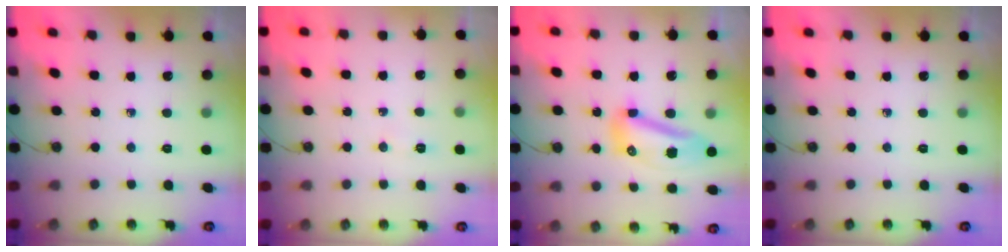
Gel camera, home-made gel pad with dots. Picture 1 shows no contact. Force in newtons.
{"total": 4.6, "press": 4.4, "slide": 1.5}
{"total": 11.9, "press": 11.9, "slide": 0.3}
{"total": 0.0}